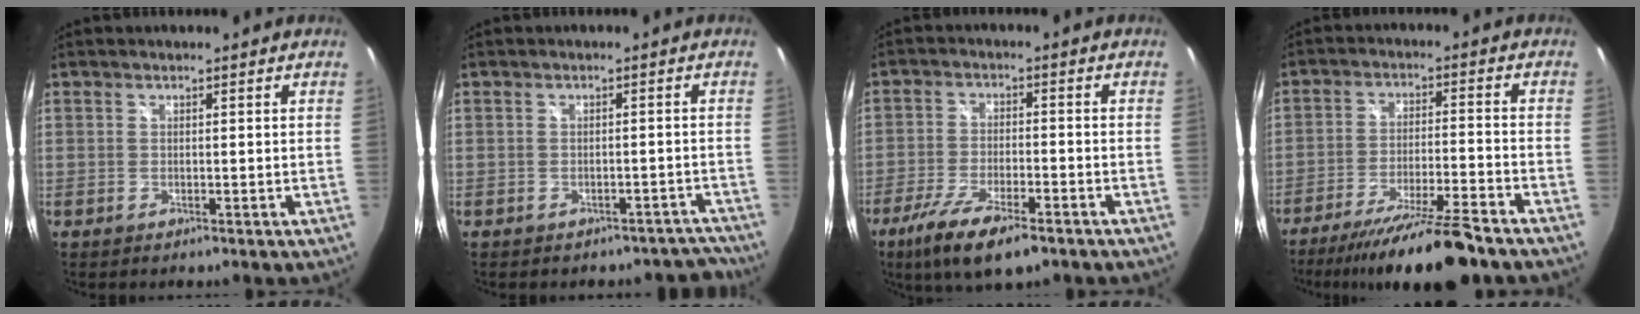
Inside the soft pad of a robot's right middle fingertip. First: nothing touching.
{"total": 6.5, "force": [-5.8, 2.8, 0.4], "torque": [0.013, 0.023, -0.055]}
{"total": 12.1, "force": [-8.0, 3.4, 8.3], "torque": [-0.184, -0.039, -0.143]}
{"total": 15.2, "force": [-13.0, 0.5, 8.0], "torque": [-0.157, -0.021, -0.208]}